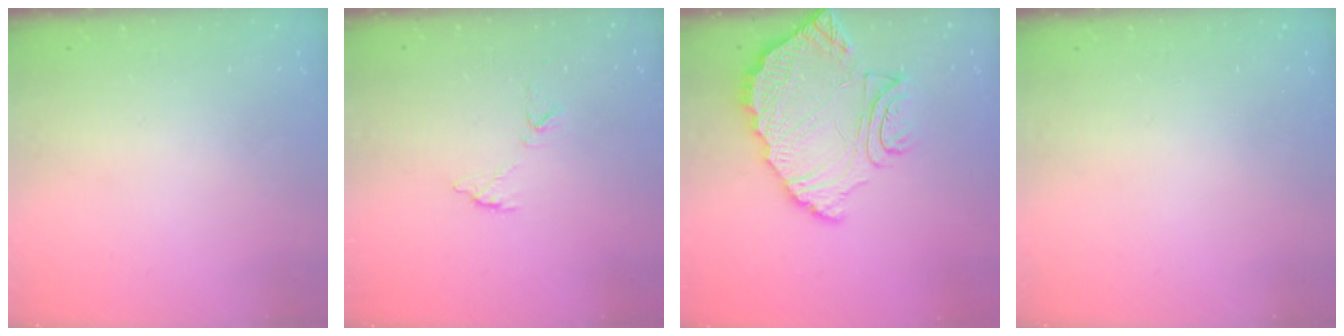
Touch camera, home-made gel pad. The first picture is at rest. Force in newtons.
{"total": 5.6, "press": 5.6, "slide": 0.5}
{"total": 16.6, "press": 16.5, "slide": 1.7}
{"total": 0.0}